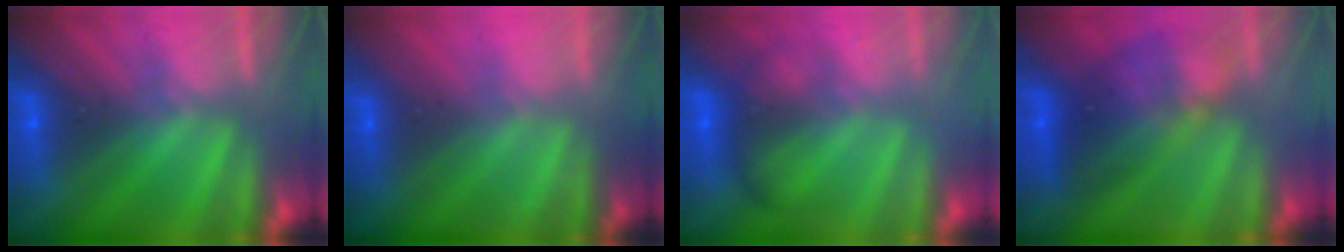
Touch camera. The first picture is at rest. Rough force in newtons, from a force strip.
{"total": 2.2}
{"total": 2.1}
{"total": 7.5}